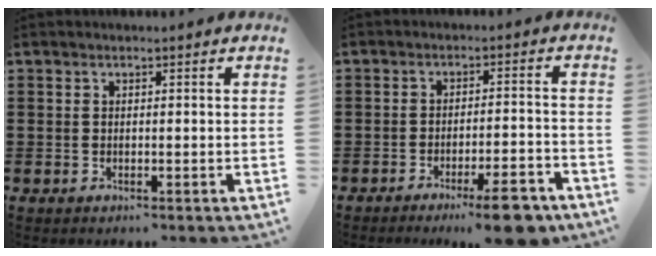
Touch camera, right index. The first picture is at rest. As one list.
[{"total": 6.6, "force": [-5.0, 0.4, 4.3], "torque": [-0.064, -0.004, -0.088]}]